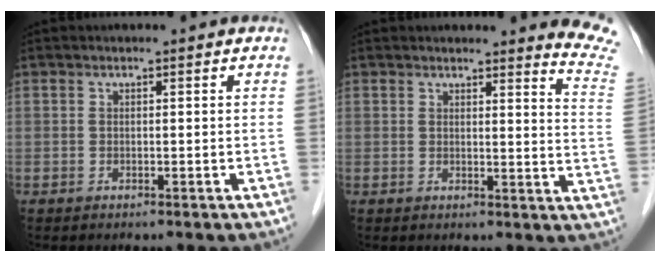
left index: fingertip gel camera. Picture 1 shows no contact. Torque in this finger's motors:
{"motor_torque": [-0.15, -0.95, 0.17, 0.03]}